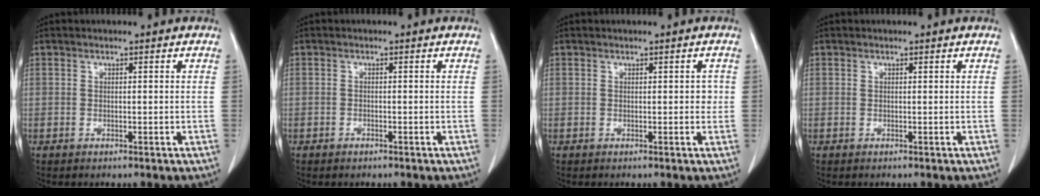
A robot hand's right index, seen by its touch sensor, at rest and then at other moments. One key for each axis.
{"total": 0.5, "fx": -0.4, "fy": 0.3, "fz": 0.2, "tx": -0.006, "ty": 0.000, "tz": -0.005}
{"total": 1.3, "fx": 0.2, "fy": 0.9, "fz": 0.9, "tx": -0.004, "ty": 0.007, "tz": 0.002}
{"total": 0.0}